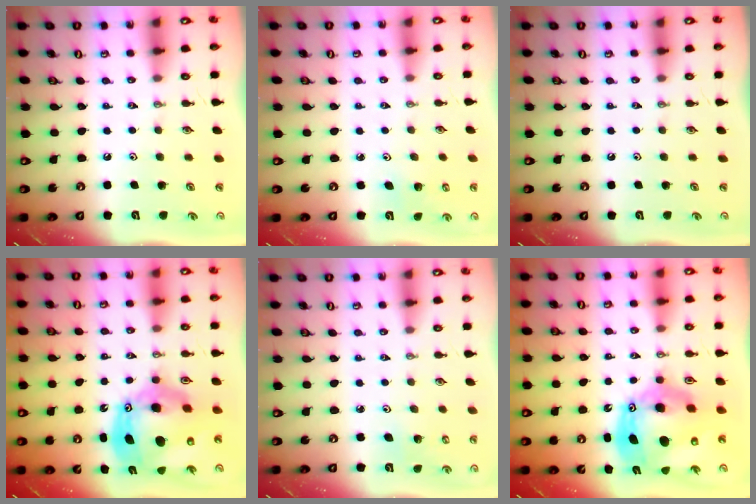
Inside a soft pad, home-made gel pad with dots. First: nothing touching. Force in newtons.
{"total": 2.3, "press": 2.3, "slide": 0.2}
{"total": 0.0}
{"total": 19.1, "press": 19.0, "slide": 1.7}
{"total": 3.0, "press": 2.8, "slide": 1.1}
{"total": 19.1, "press": 19.0, "slide": 1.7}